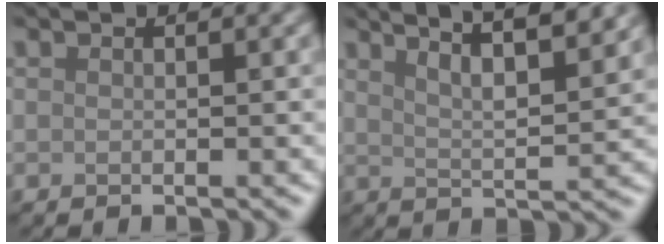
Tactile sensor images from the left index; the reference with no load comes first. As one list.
[{"total": 9.7, "force": [6.8, 2.6, 6.4], "torque": [-0.067, 0.025, 0.064]}]